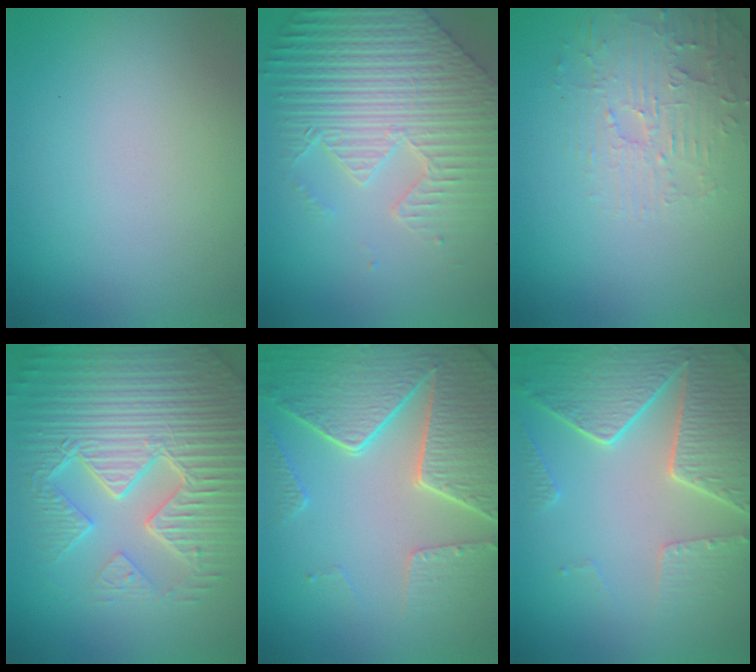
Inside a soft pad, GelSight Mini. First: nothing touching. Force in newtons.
{"total": 7.3, "press": 6.0, "slide": 4.1}
{"total": 3.7, "press": 3.6, "slide": 0.7}
{"total": 9.8, "press": 6.8, "slide": 7.0}
{"total": 8.4, "press": 6.1, "slide": 5.8}
{"total": 7.0, "press": 5.6, "slide": 4.2}